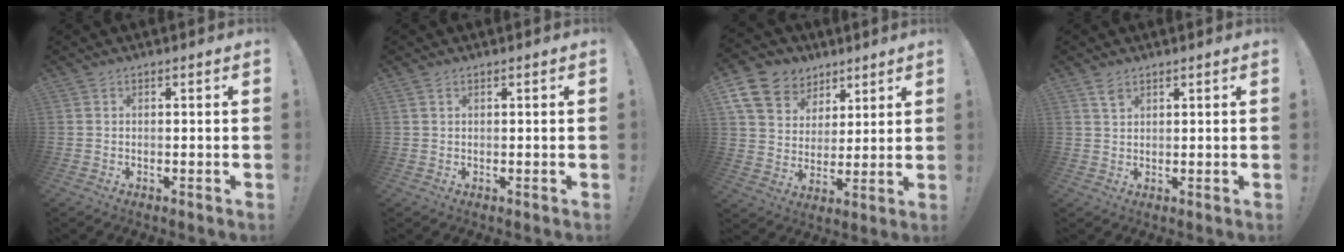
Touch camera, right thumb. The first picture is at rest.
{"total": 0.7, "force": [0.4, 0.4, 0.3], "torque": [-0.007, 0.002, 0.008]}
{"total": 13.4, "force": [7.3, 10.2, 4.8], "torque": [-0.075, -0.046, 0.146]}
{"total": 2.7, "force": [1.9, 1.4, 1.3], "torque": [-0.012, -0.010, 0.034]}